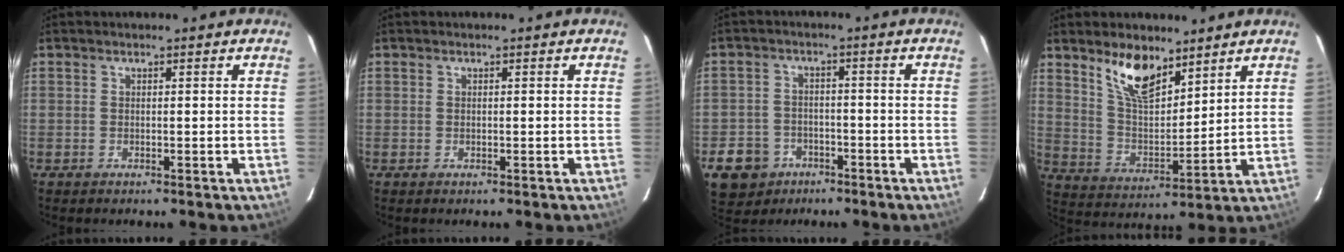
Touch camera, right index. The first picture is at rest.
{"total": 0.0}
{"total": 7.5, "force": [-3.8, 6.1, 2.2], "torque": [-0.068, 0.013, -0.050]}
{"total": 11.3, "force": [7.9, 4.4, 6.6], "torque": [-0.116, -0.003, 0.156]}